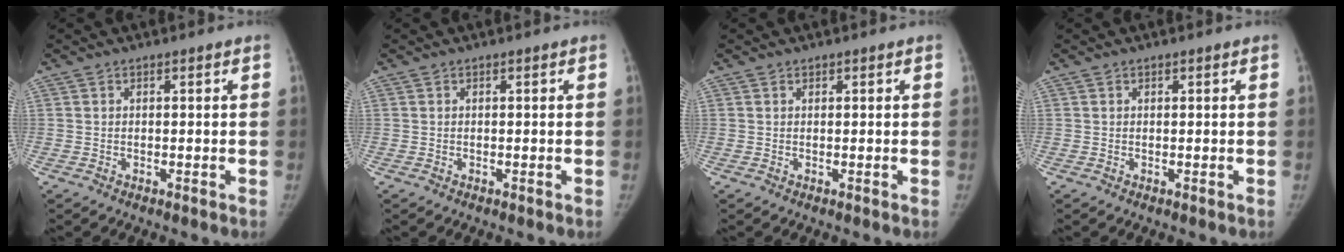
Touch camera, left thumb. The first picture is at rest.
{"total": 0.0}
{"total": 0.0}
{"total": 0.0}